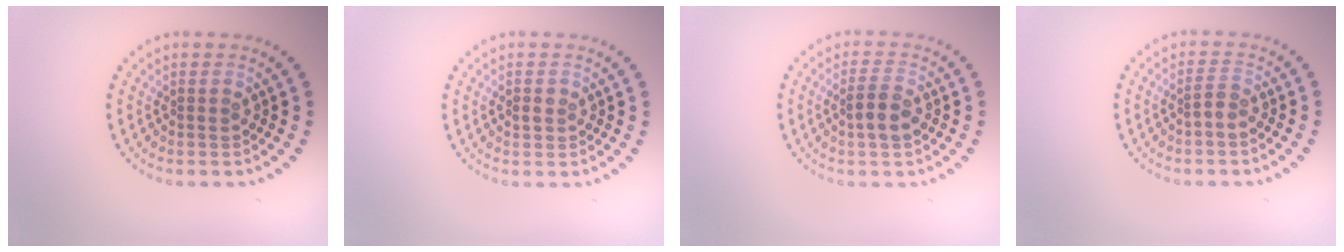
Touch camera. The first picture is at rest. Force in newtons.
{"total": 1.2, "press": 1.1, "slide": 0.3}
{"total": 2.7, "press": 2.6, "slide": 0.7}
{"total": 1.3, "press": 1.0, "slide": 0.8}